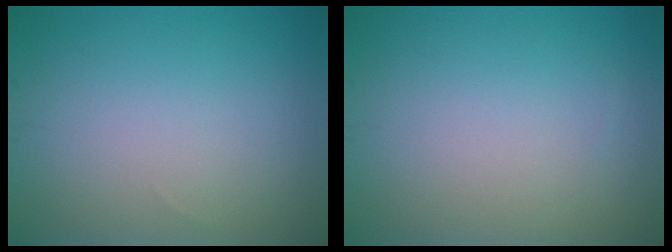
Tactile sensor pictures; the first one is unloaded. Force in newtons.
{"total": 0.0}